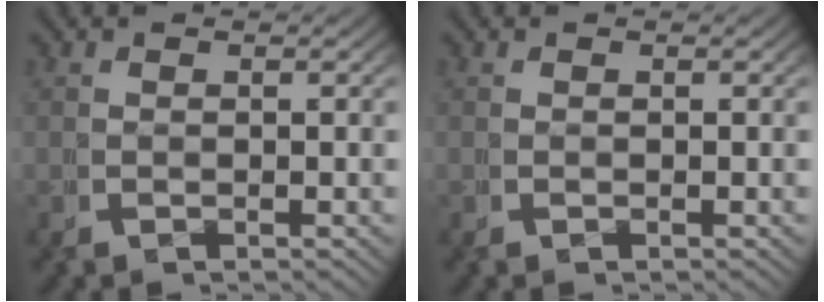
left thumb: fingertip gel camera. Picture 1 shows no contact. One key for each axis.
{"total": 0.0}